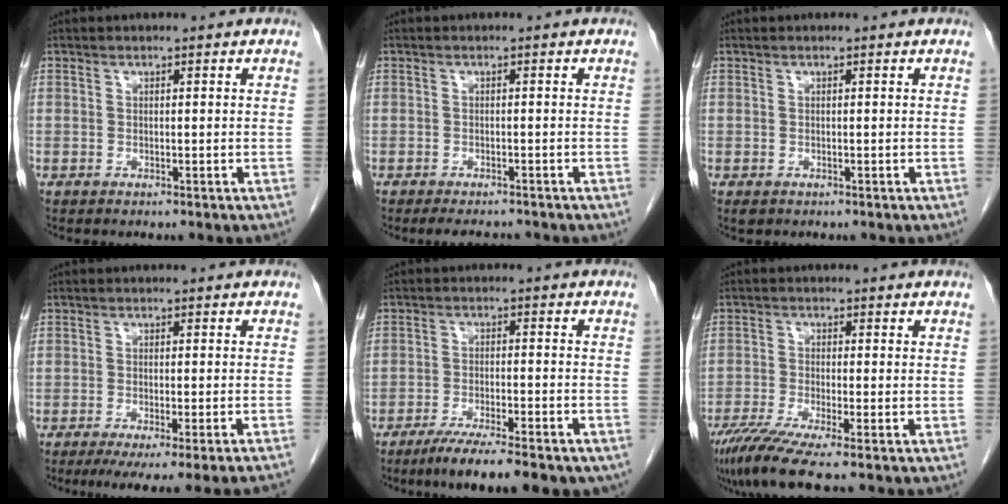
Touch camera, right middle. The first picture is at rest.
{"total": 4.1, "force": [-3.8, 1.0, 1.4], "torque": [-0.016, -0.007, -0.054]}
{"total": 0.6, "force": [-0.3, 0.5, 0.3], "torque": [-0.007, 0.002, 0.000]}
{"total": 10.6, "force": [-9.0, -1.3, 5.4], "torque": [-0.044, -0.031, -0.119]}
{"total": 12.2, "force": [-9.2, 2.1, 7.7], "torque": [-0.107, -0.016, -0.136]}
{"total": 7.4, "force": [-5.6, -0.4, 4.9], "torque": [-0.084, -0.022, -0.097]}